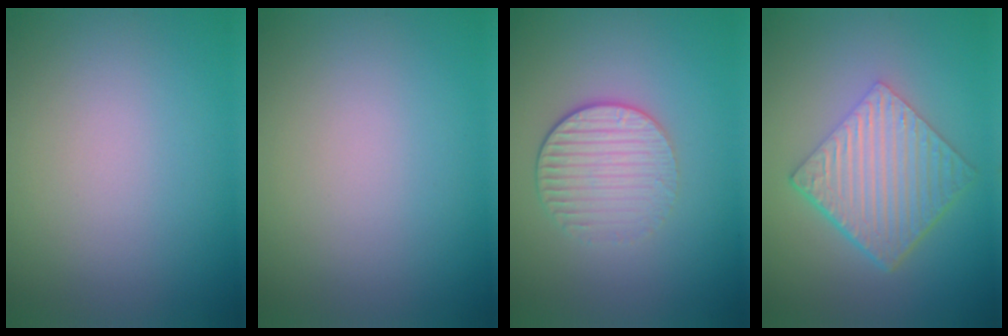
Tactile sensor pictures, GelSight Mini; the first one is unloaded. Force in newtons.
{"total": 0.0}
{"total": 3.3, "press": 2.7, "slide": 1.9}
{"total": 6.4, "press": 4.3, "slide": 4.8}